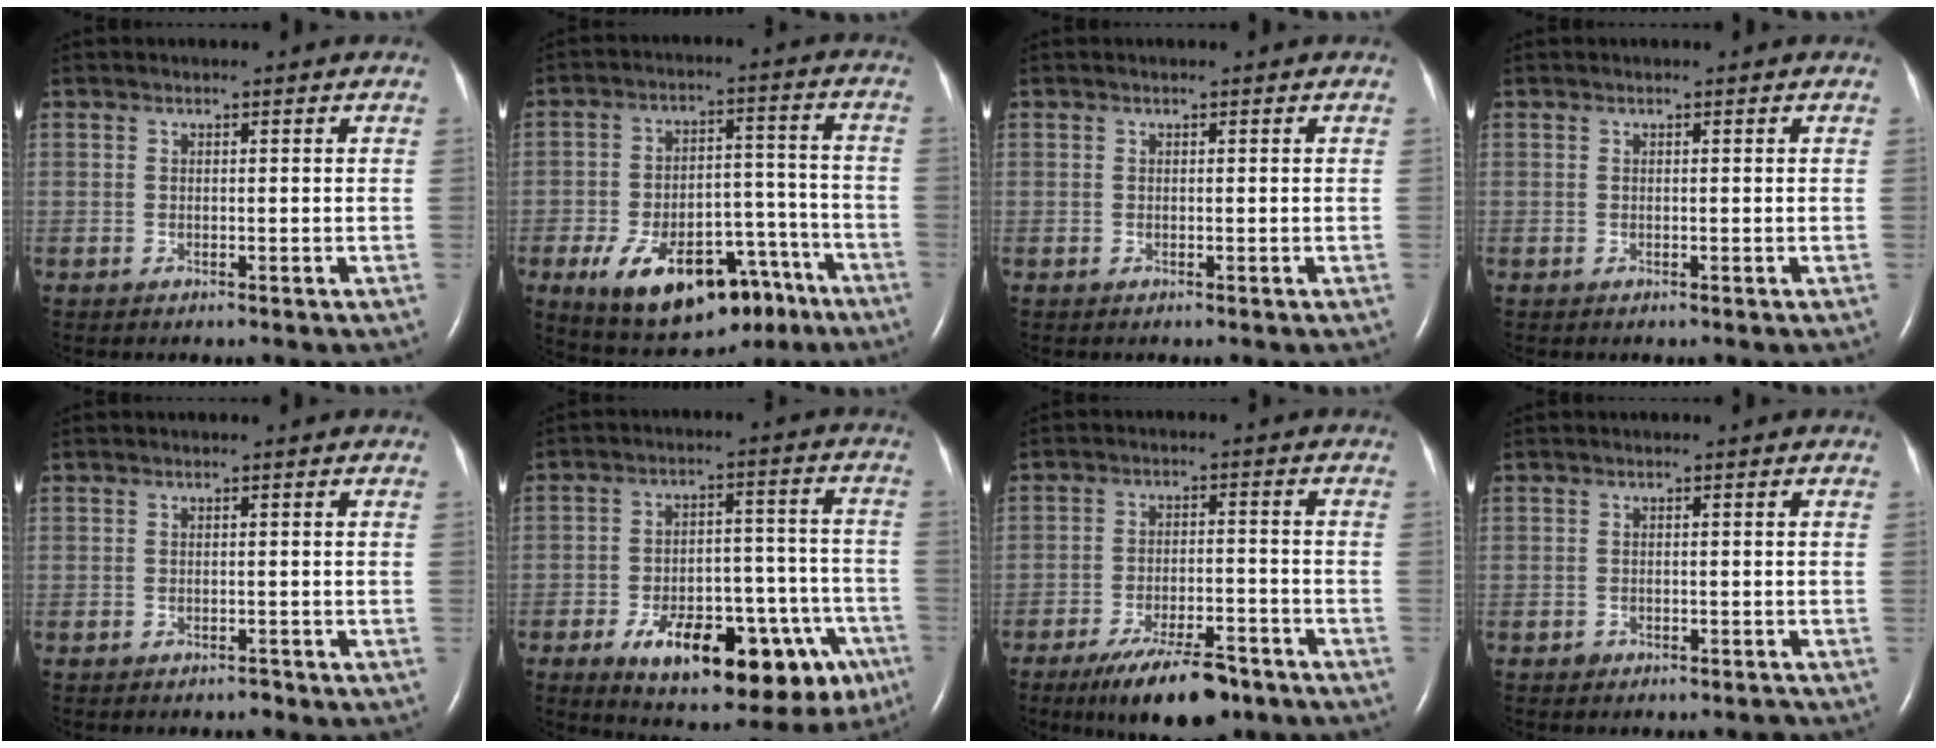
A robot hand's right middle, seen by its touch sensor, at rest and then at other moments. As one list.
[{"total": 18.1, "force": [-10.8, 8.6, 11.7], "torque": [-0.167, 0.021, -0.157]}, {"total": 0.0}, {"total": 0.0}, {"total": 0.7, "force": [-0.6, 0.2, 0.2], "torque": [-0.003, -0.001, -0.009]}, {"total": 21.8, "force": [-11.8, 8.4, 16.3], "torque": [-0.157, 0.029, -0.158]}, {"total": 11.1, "force": [-8.1, 3.2, 6.9], "torque": [-0.116, -0.013, -0.132]}, {"total": 1.2, "force": [-1.0, 0.6, 0.0], "torque": [0.005, 0.003, -0.017]}]